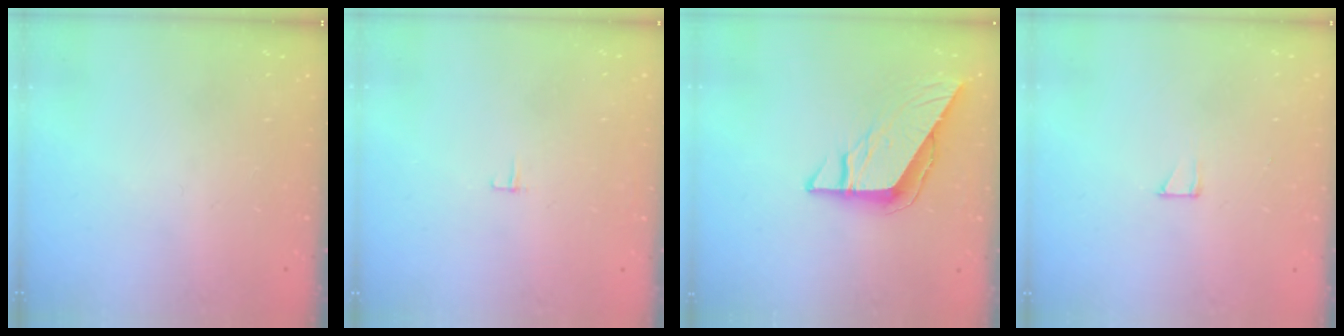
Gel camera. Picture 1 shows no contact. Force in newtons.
{"total": 3.2, "press": 3.2, "slide": 0.2}
{"total": 8.6, "press": 8.5, "slide": 0.9}
{"total": 2.5, "press": 2.5, "slide": 0.1}